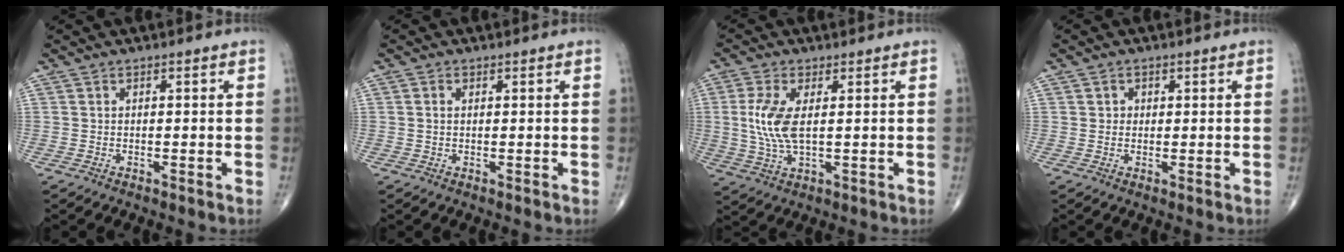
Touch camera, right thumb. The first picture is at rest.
{"total": 1.0, "force": [0.2, 0.7, 0.7], "torque": [-0.017, 0.006, 0.005]}
{"total": 7.7, "force": [0.9, 3.1, 7.0], "torque": [-0.167, -0.007, 0.023]}
{"total": 1.4, "force": [0.2, 1.3, 0.4], "torque": [0.003, 0.002, 0.000]}